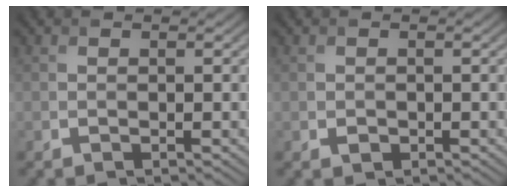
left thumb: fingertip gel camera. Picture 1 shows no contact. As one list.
[{"total": 0.7, "force": [-0.3, 0.6, 0.3], "torque": [-0.003, -0.005, -0.005]}]